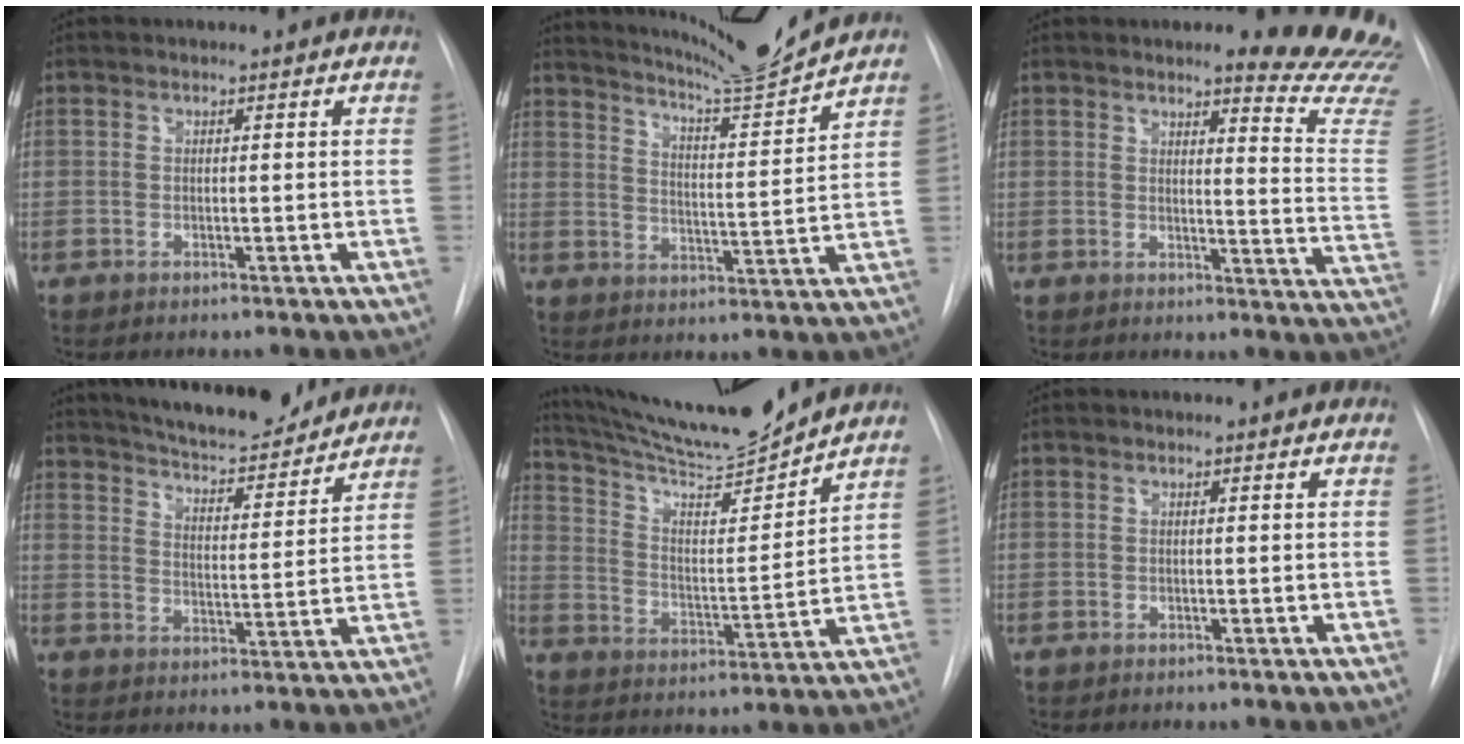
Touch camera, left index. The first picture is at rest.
{"total": 11.6, "force": [11.0, -2.4, 2.8], "torque": [-0.053, -0.044, 0.171]}
{"total": 14.3, "force": [13.4, 0.5, 4.9], "torque": [-0.038, -0.127, 0.122]}
{"total": 17.1, "force": [15.5, 3.2, 6.5], "torque": [-0.102, -0.002, 0.223]}
{"total": 15.0, "force": [14.3, -0.9, 4.4], "torque": [-0.085, -0.019, 0.243]}
{"total": 0.0}